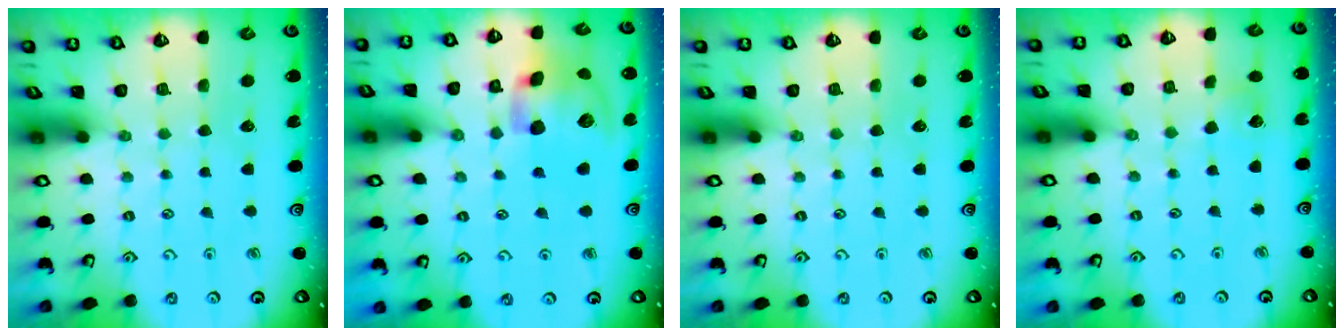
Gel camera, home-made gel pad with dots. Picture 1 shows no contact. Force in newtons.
{"total": 16.0, "press": 15.8, "slide": 2.3}
{"total": 0.0}
{"total": 4.8, "press": 4.7, "slide": 0.5}